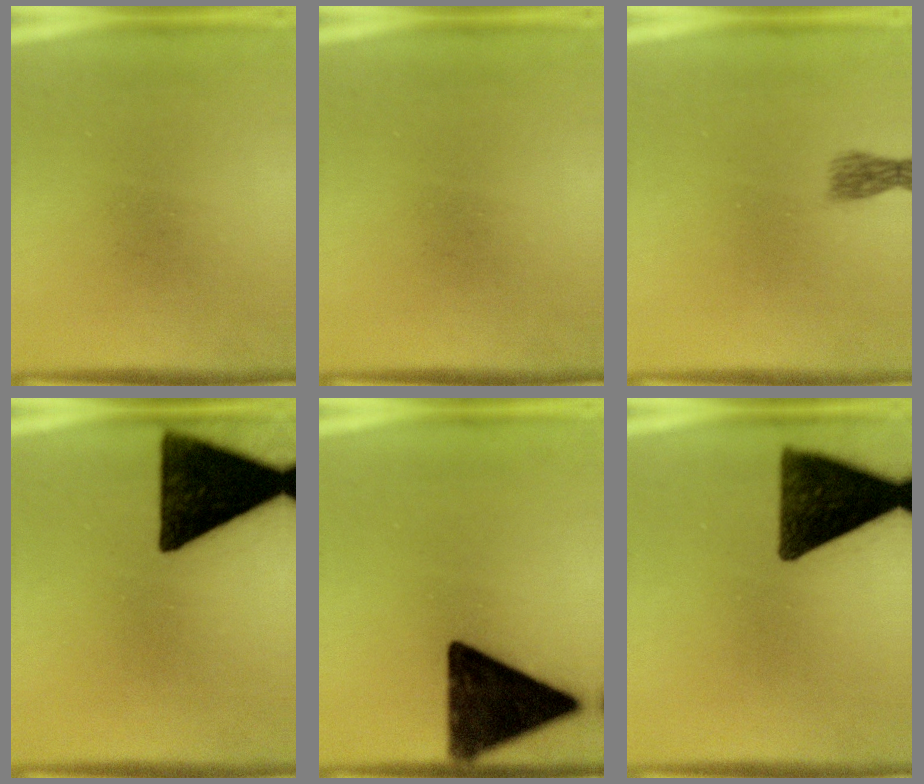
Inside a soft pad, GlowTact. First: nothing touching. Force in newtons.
{"total": 0.0}
{"total": 1.9}
{"total": 16.8}
{"total": 16.1}
{"total": 13.8}